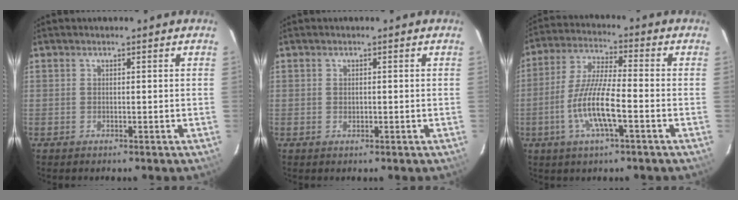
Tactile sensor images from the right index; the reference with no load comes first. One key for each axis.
{"total": 1.0, "fx": -0.1, "fy": 0.6, "fz": 0.8, "tx": -0.013, "ty": 0.002, "tz": -0.001}
{"total": 11.4, "fx": -3.9, "fy": 1.7, "fz": 10.5, "tx": -0.219, "ty": -0.005, "tz": -0.075}